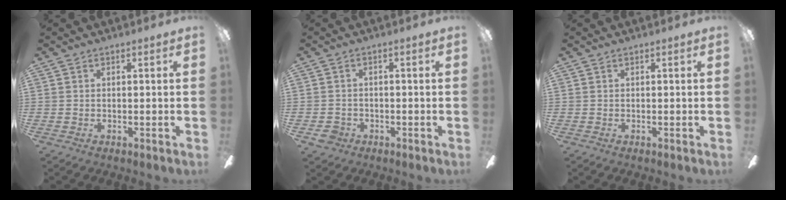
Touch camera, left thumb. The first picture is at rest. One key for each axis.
{"total": 2.9, "fx": -1.5, "fy": 2.4, "fz": 0.7, "tx": -0.015, "ty": 0.005, "tz": -0.030}
{"total": 0.0}